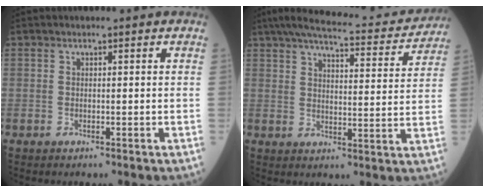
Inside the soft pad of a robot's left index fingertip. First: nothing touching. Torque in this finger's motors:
{"motor_torque": [-0.58, -0.75, -0.03, -0.01]}